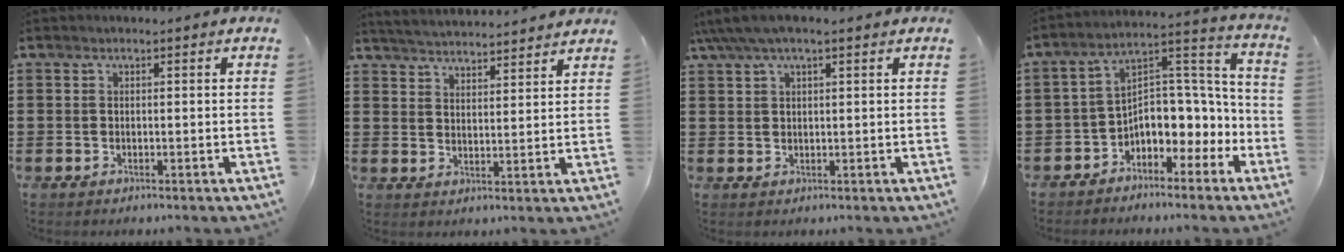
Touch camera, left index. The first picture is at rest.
{"total": 3.9, "force": [3.9, -0.4, -0.2], "torque": [-0.013, -0.024, 0.067]}
{"total": 4.4, "force": [3.2, 1.3, 2.7], "torque": [-0.059, 0.003, 0.058]}
{"total": 6.3, "force": [-3.6, 4.6, 2.5], "torque": [-0.051, -0.005, -0.071]}